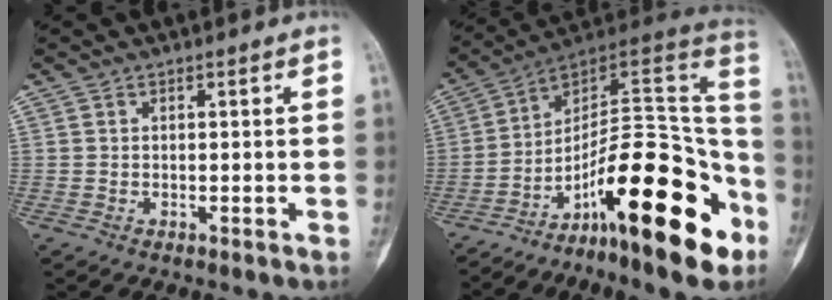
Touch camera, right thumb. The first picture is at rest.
{"total": 26.0, "force": [-12.4, 8.5, 21.2], "torque": [-0.264, 0.100, -0.187]}